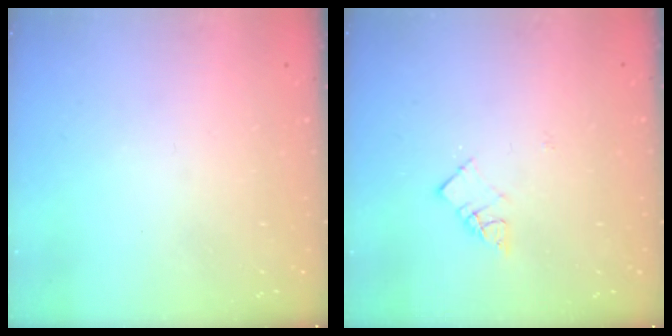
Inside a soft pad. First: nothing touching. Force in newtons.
{"total": 5.4, "press": 5.4, "slide": 0.1}